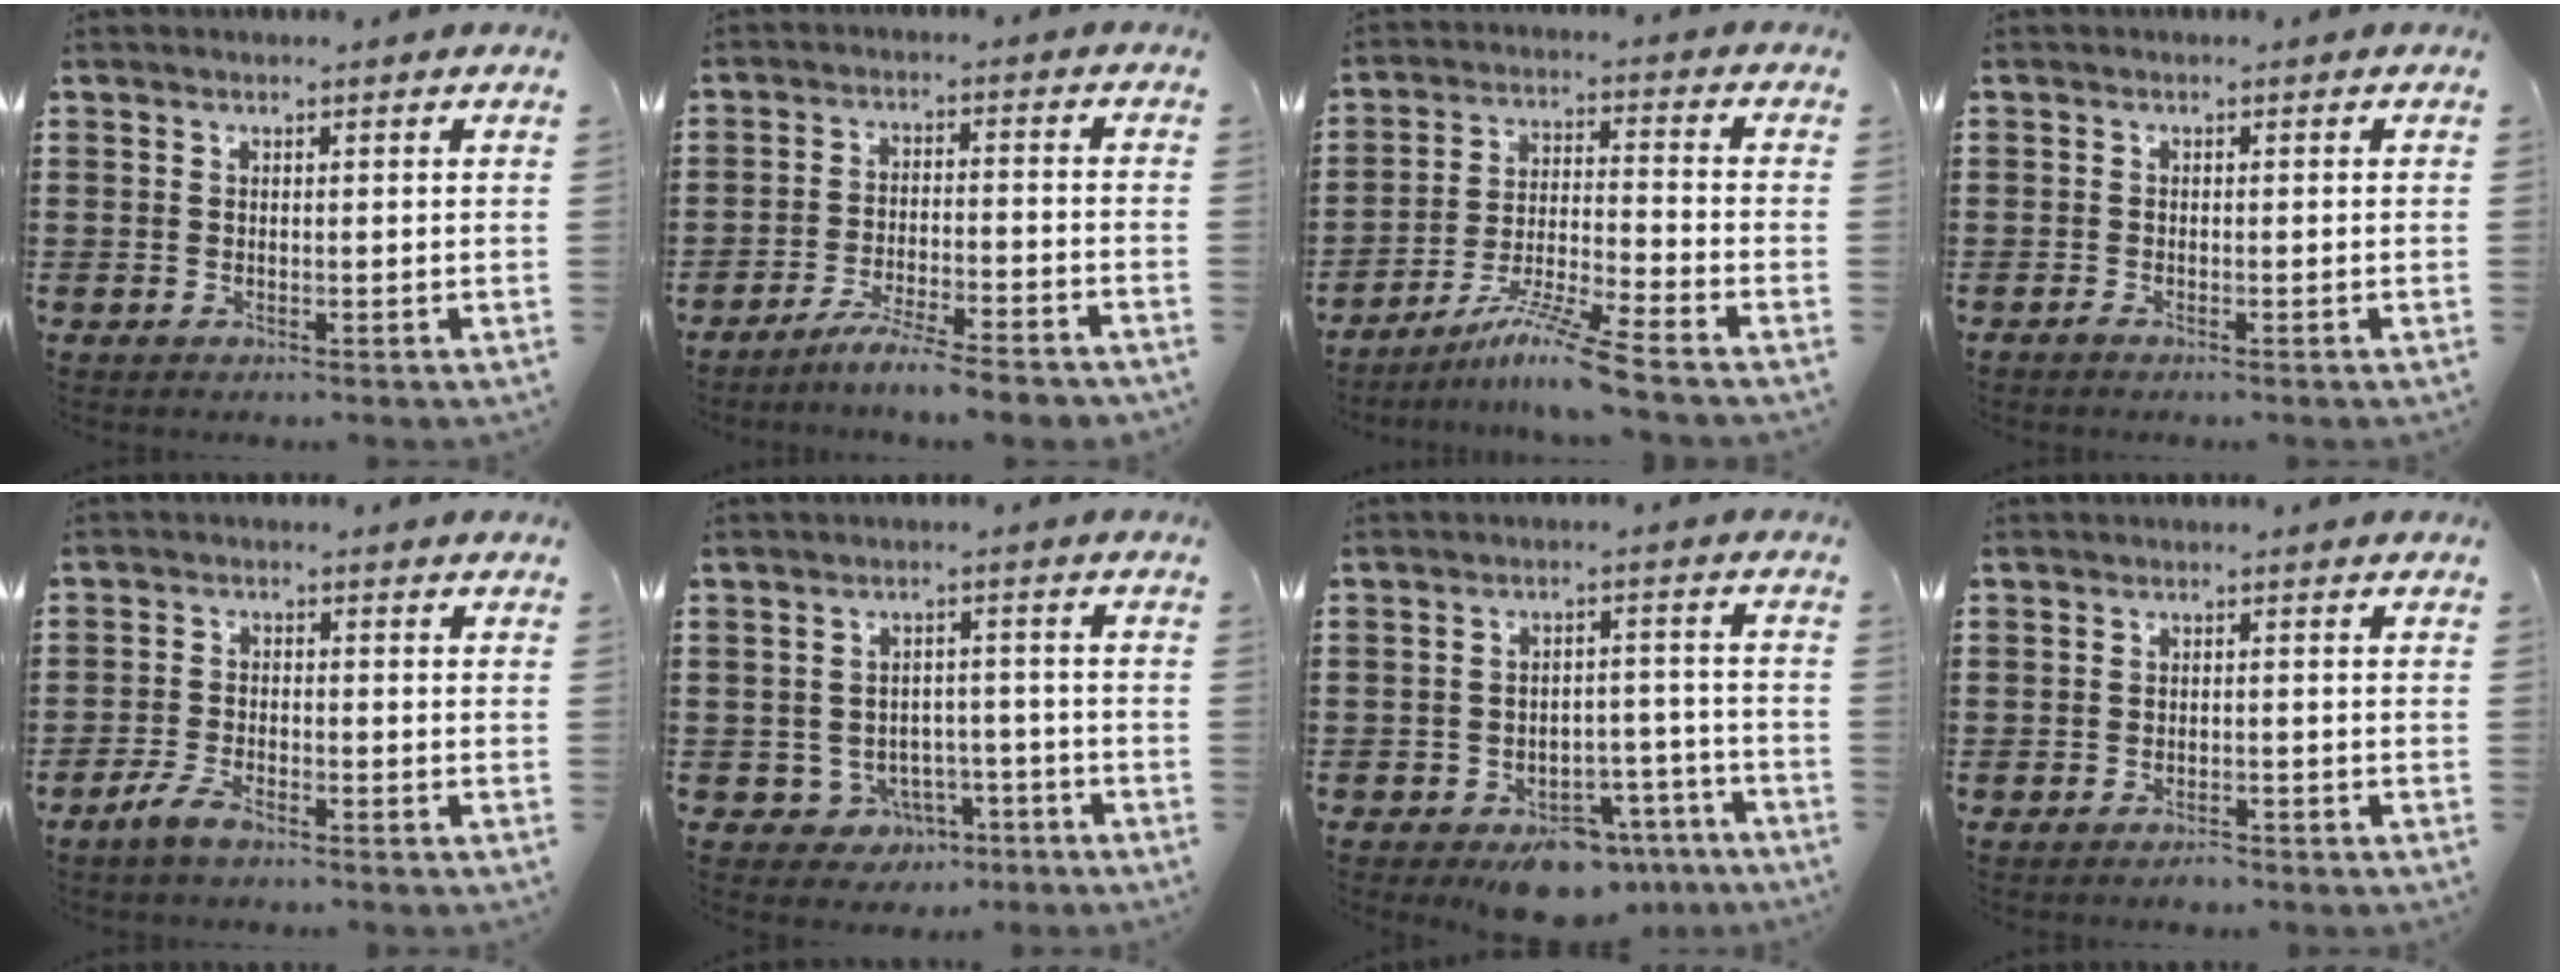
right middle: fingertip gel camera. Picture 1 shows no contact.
{"total": 5.5, "force": [-5.0, -0.4, 2.2], "torque": [-0.049, -0.013, -0.097]}
{"total": 8.6, "force": [-7.0, -0.8, 4.9], "torque": [-0.097, -0.013, -0.135]}
{"total": 0.6, "force": [-0.5, 0.1, 0.2], "torque": [-0.006, -0.004, -0.009]}
{"total": 3.6, "force": [-2.7, 1.0, 2.1], "torque": [-0.057, 0.000, -0.059]}
{"total": 3.8, "force": [-2.7, 2.5, 0.9], "torque": [-0.028, 0.008, -0.055]}
{"total": 6.7, "force": [-5.6, 2.6, 2.7], "torque": [-0.034, 0.027, -0.101]}
{"total": 1.6, "force": [-1.5, 0.3, 0.0], "torque": [-0.006, 0.001, -0.033]}